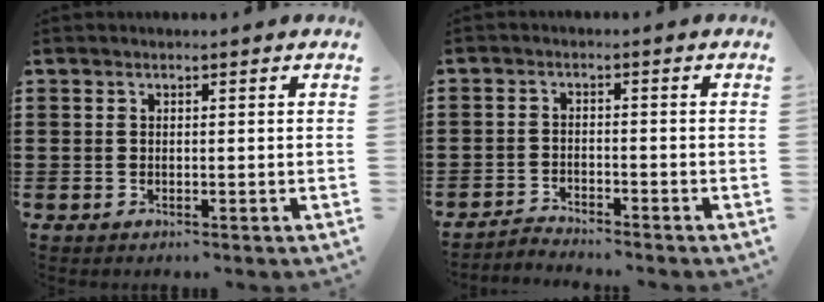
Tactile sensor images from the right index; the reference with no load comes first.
{"total": 2.2, "force": [-2.2, 0.0, 0.0], "torque": [-0.006, 0.002, -0.048]}